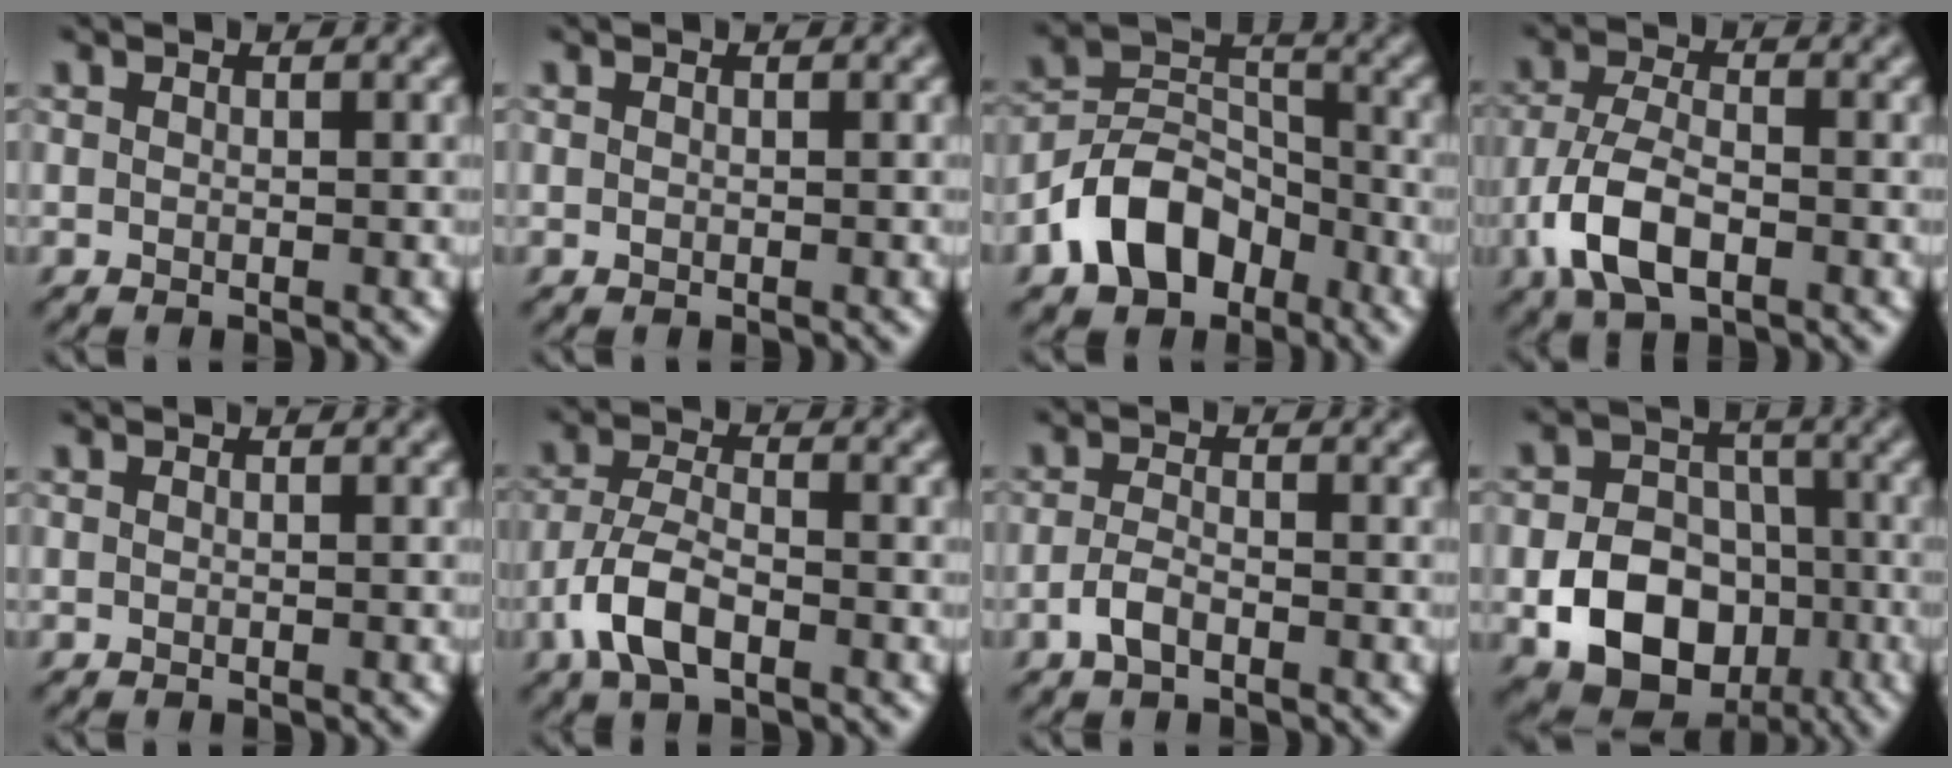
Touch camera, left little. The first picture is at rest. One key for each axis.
{"total": 0.0}
{"total": 7.5, "fx": -4.3, "fy": 4.9, "fz": 3.7, "tx": -0.061, "ty": 0.002, "tz": -0.094}
{"total": 5.9, "fx": -2.7, "fy": 2.8, "fz": 4.4, "tx": -0.092, "ty": -0.004, "tz": -0.059}
{"total": 0.0}
{"total": 4.8, "fx": -2.6, "fy": 2.1, "fz": 3.6, "tx": -0.074, "ty": 0.001, "tz": -0.057}
{"total": 2.1, "fx": -1.3, "fy": 0.9, "fz": 1.4, "tx": -0.029, "ty": 0.003, "tz": -0.030}
{"total": 10.0, "fx": -3.3, "fy": 7.7, "fz": 5.4, "tx": -0.074, "ty": -0.015, "tz": -0.081}